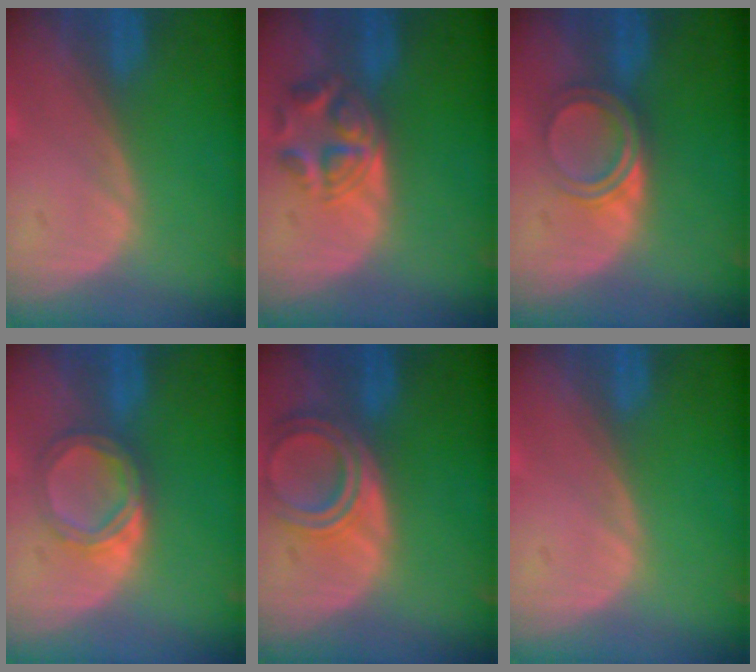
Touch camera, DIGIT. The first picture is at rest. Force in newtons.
{"total": 5.7, "press": 5.1, "slide": 2.4}
{"total": 4.9, "press": 4.4, "slide": 2.2}
{"total": 4.8, "press": 4.8, "slide": 0.5}
{"total": 6.5, "press": 5.9, "slide": 2.8}
{"total": 0.0}